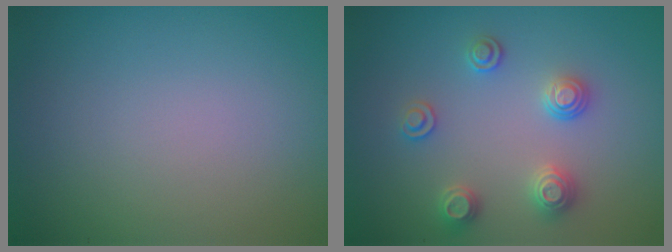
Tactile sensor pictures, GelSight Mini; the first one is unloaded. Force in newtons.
{"total": 2.6, "press": 2.6, "slide": 0.2}